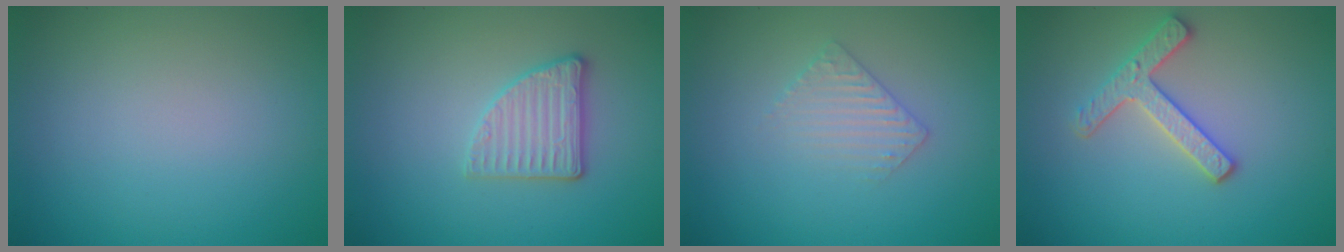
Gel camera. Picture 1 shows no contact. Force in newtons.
{"total": 2.8, "press": 2.7, "slide": 0.8}
{"total": 1.9, "press": 1.9, "slide": 0.5}
{"total": 2.8, "press": 2.7, "slide": 0.9}